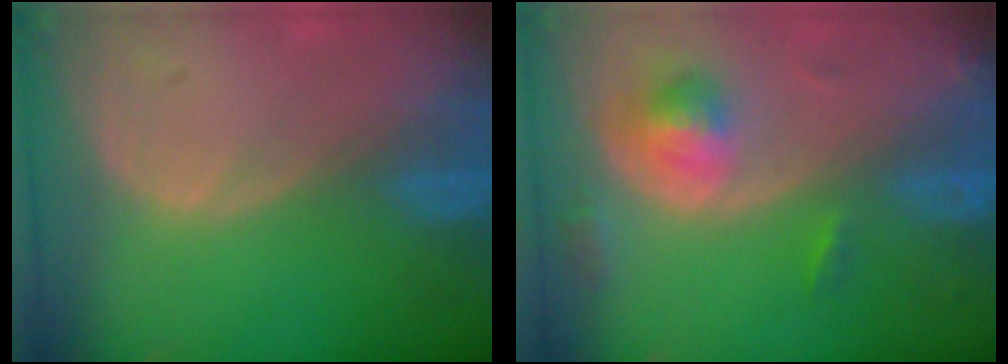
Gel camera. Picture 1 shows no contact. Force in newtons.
{"total": 5.4, "press": 4.9, "slide": 2.3}